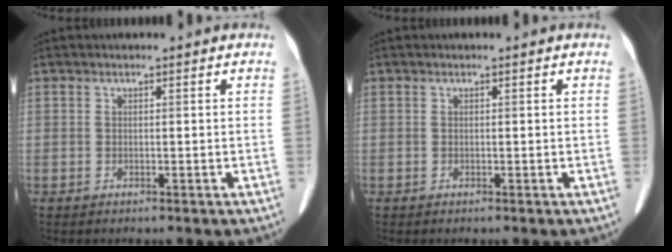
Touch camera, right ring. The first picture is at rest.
{"total": 0.0}